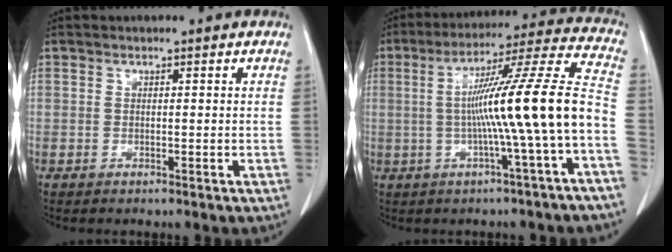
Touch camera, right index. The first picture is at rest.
{"total": 15.8, "force": [-2.3, -1.6, 15.6], "torque": [-0.240, 0.021, -0.042]}